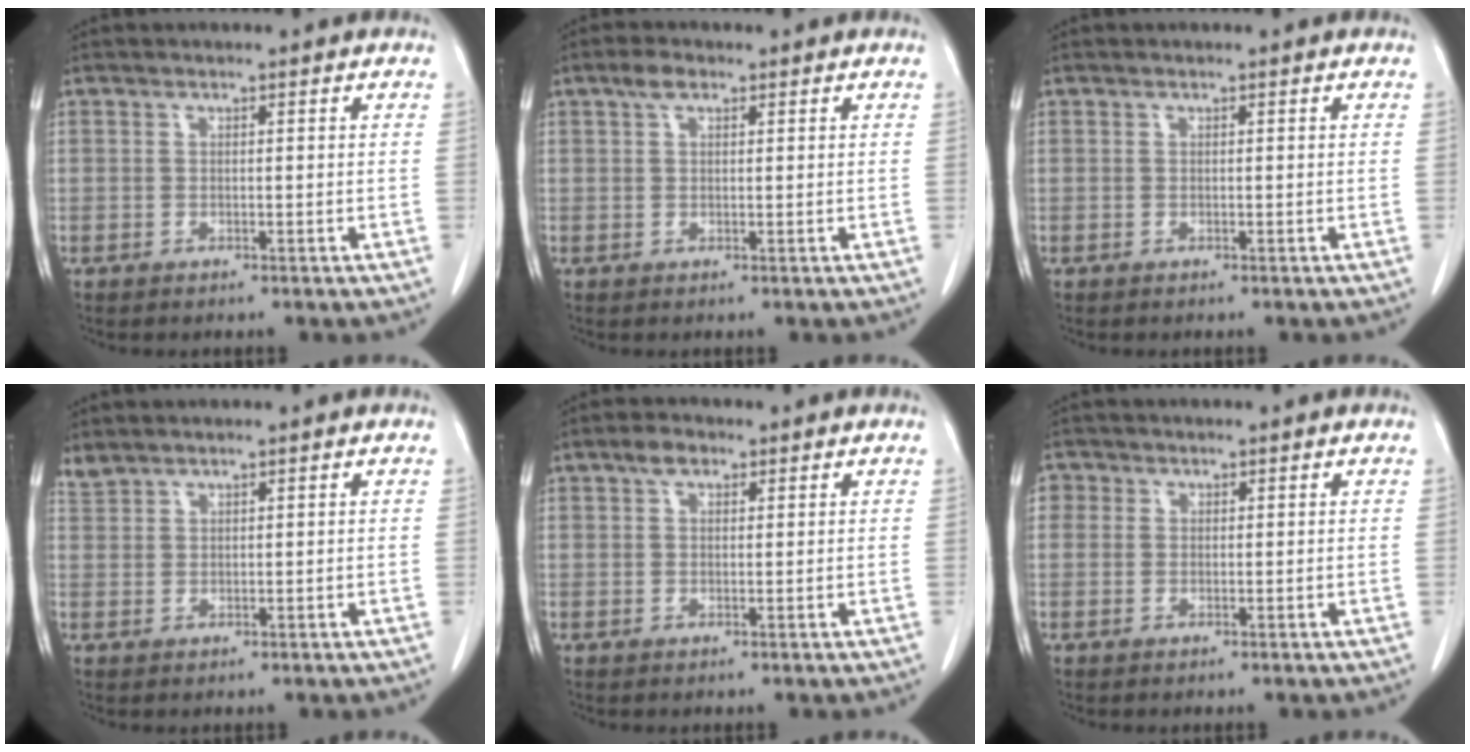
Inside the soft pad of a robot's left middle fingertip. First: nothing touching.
{"total": 2.2, "force": [1.3, 1.0, 1.5], "torque": [-0.030, 0.010, 0.026]}
{"total": 0.0}
{"total": 1.5, "force": [1.5, 0.1, 0.1], "torque": [-0.008, 0.009, 0.038]}
{"total": 2.3, "force": [1.4, 1.3, 1.4], "torque": [-0.026, 0.007, 0.026]}
{"total": 1.7, "force": [0.5, 1.6, 0.4], "torque": [0.004, 0.006, 0.005]}